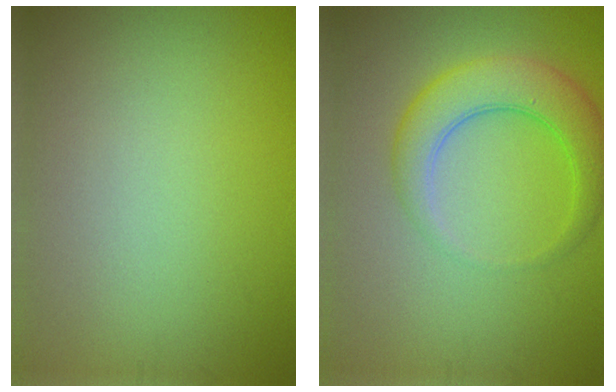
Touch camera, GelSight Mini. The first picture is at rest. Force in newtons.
{"total": 5.1, "press": 5.1, "slide": 0.1}